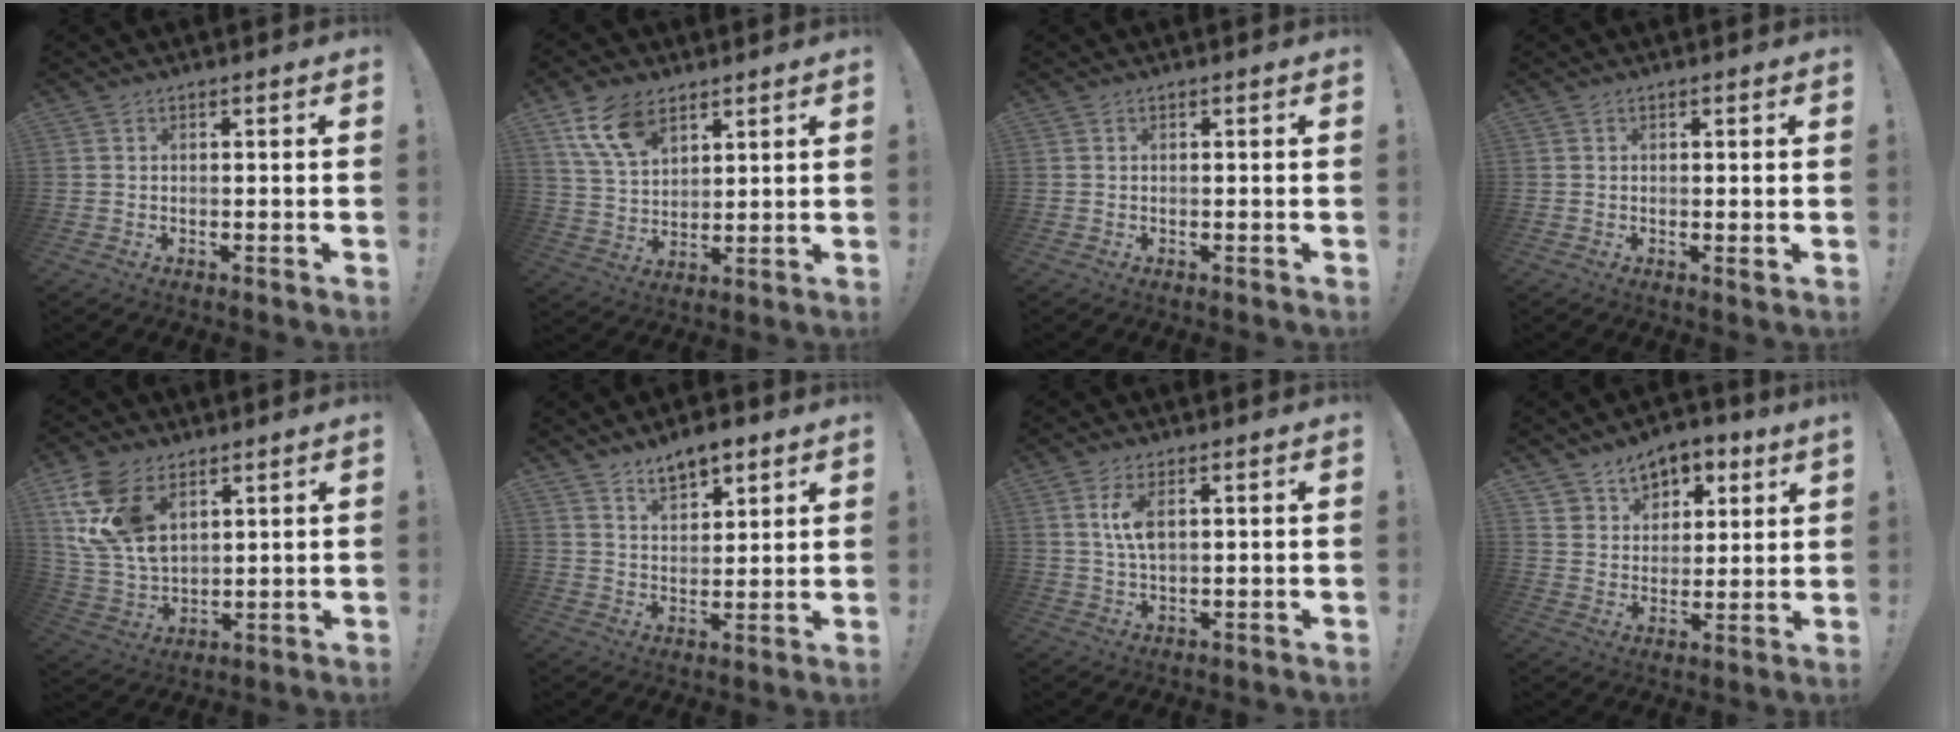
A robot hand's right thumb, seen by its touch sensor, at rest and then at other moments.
{"total": 12.3, "force": [7.2, 7.0, 7.1], "torque": [-0.131, -0.019, 0.142]}
{"total": 0.0}
{"total": 1.1, "force": [0.4, 0.2, 1.1], "torque": [-0.006, -0.006, 0.003]}
{"total": 16.3, "force": [7.8, 10.3, 10.0], "torque": [-0.207, -0.031, 0.152]}
{"total": 7.6, "force": [5.7, 3.9, 3.3], "torque": [-0.046, -0.031, 0.105]}
{"total": 6.2, "force": [1.8, 2.7, 5.3], "torque": [-0.105, -0.001, 0.028]}
{"total": 8.3, "force": [6.0, 5.5, 1.6], "torque": [-0.019, -0.049, 0.116]}